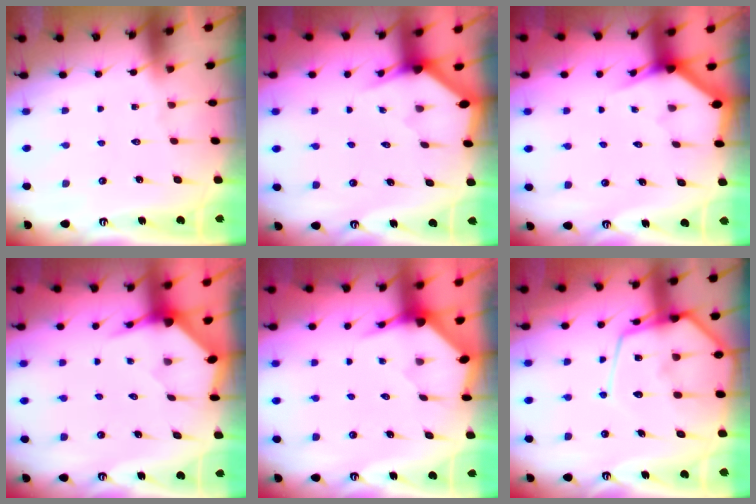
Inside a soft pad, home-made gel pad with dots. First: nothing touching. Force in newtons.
{"total": 2.3, "press": 2.3, "slide": 0.1}
{"total": 3.2, "press": 3.2, "slide": 0.1}
{"total": 3.7, "press": 3.6, "slide": 0.4}
{"total": 3.7, "press": 3.6, "slide": 0.4}
{"total": 16.6, "press": 16.6, "slide": 1.4}